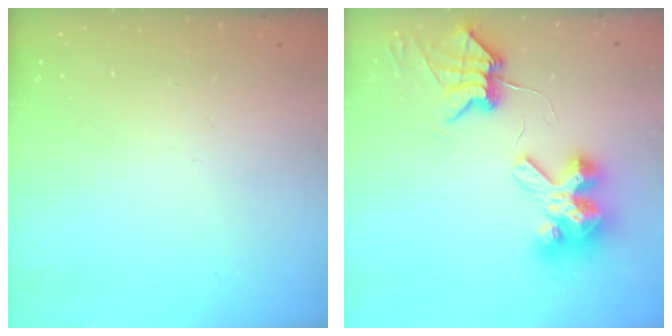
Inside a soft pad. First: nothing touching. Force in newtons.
{"total": 8.9, "press": 8.9, "slide": 0.8}